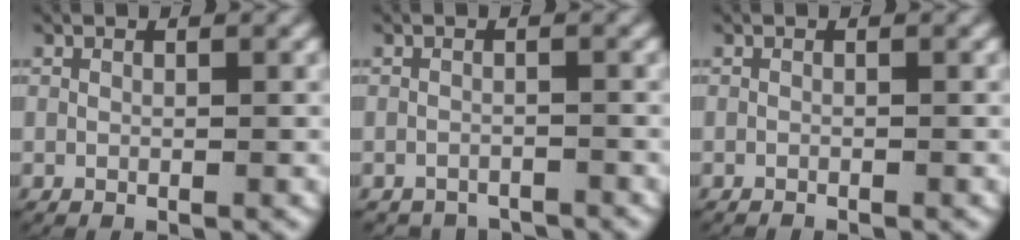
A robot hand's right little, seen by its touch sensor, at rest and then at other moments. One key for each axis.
{"total": 2.2, "fx": -2.2, "fy": 0.4, "fz": -0.1, "tx": 0.002, "ty": -0.009, "tz": -0.034}
{"total": 0.7, "fx": -0.7, "fy": 0.1, "fz": -0.1, "tx": -0.003, "ty": -0.006, "tz": -0.010}